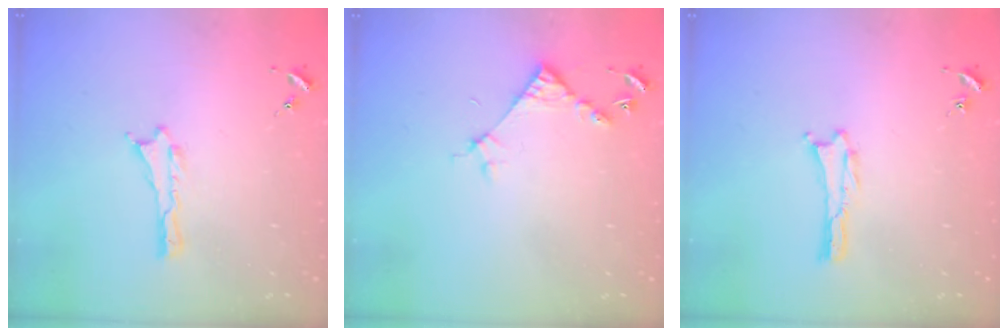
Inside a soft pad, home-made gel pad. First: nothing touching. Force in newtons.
{"total": 4.5, "press": 4.5, "slide": 0.4}
{"total": 0.0}